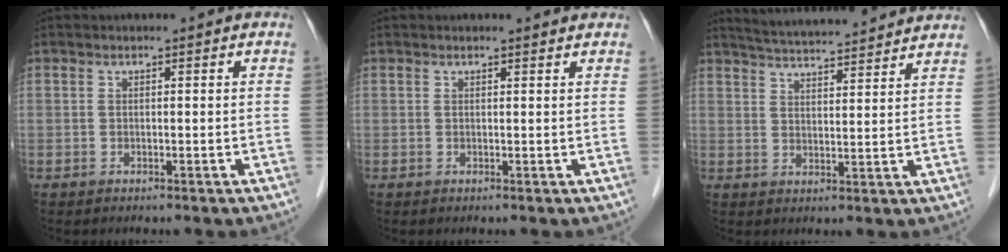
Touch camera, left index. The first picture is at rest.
{"total": 1.1, "force": [1.1, 0.0, 0.2], "torque": [-0.012, -0.001, 0.013]}
{"total": 14.3, "force": [13.4, 1.1, 5.0], "torque": [-0.088, 0.026, 0.190]}